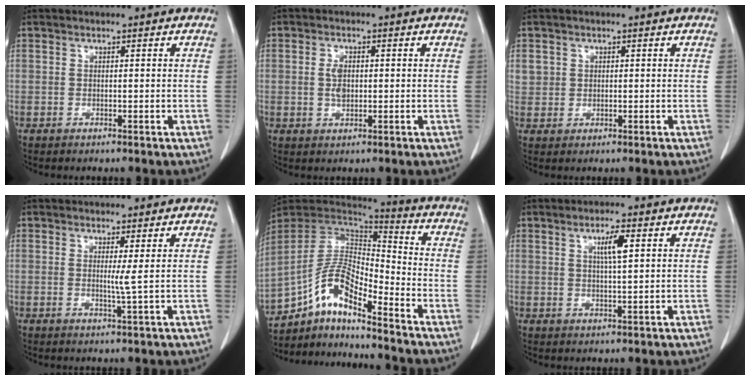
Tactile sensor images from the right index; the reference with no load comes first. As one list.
[{"total": 2.9, "force": [0.1, 1.6, 2.4], "torque": [-0.048, 0.002, 0.003]}, {"total": 2.8, "force": [0.9, 2.6, 0.5], "torque": [-0.002, 0.007, 0.020]}, {"total": 1.7, "force": [0.4, -0.6, 1.5], "torque": [-0.029, -0.007, 0.009]}, {"total": 12.4, "force": [-8.6, 3.3, 8.2], "torque": [-0.165, 0.029, -0.157]}, {"total": 3.7, "force": [1.4, 0.2, 3.5], "torque": [-0.059, -0.001, 0.022]}]